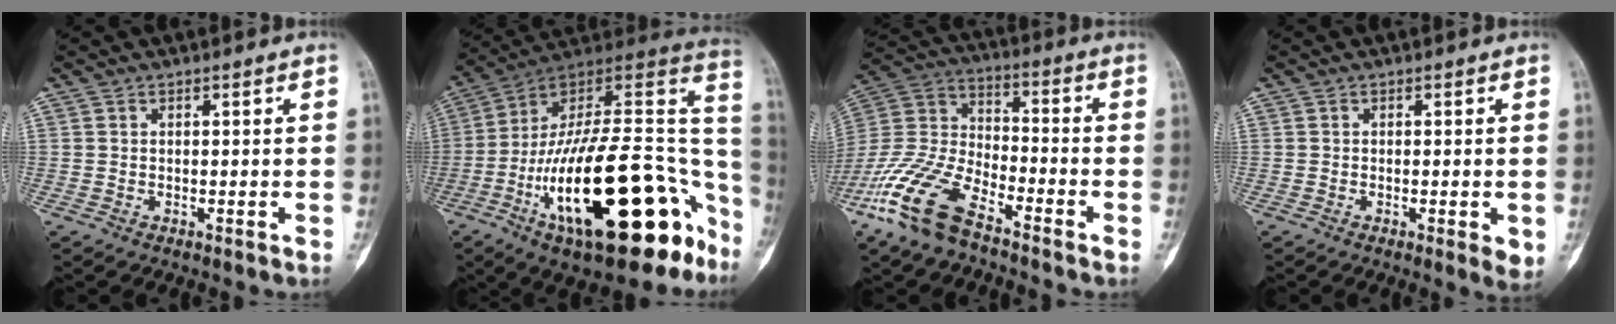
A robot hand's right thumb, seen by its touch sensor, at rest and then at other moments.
{"total": 34.8, "force": [-13.5, 13.7, 28.9], "torque": [-0.366, 0.076, -0.213]}
{"total": 16.7, "force": [-10.6, 7.2, 10.6], "torque": [-0.221, 0.046, -0.214]}
{"total": 3.5, "force": [-0.8, 1.2, 3.2], "torque": [-0.033, -0.007, -0.008]}